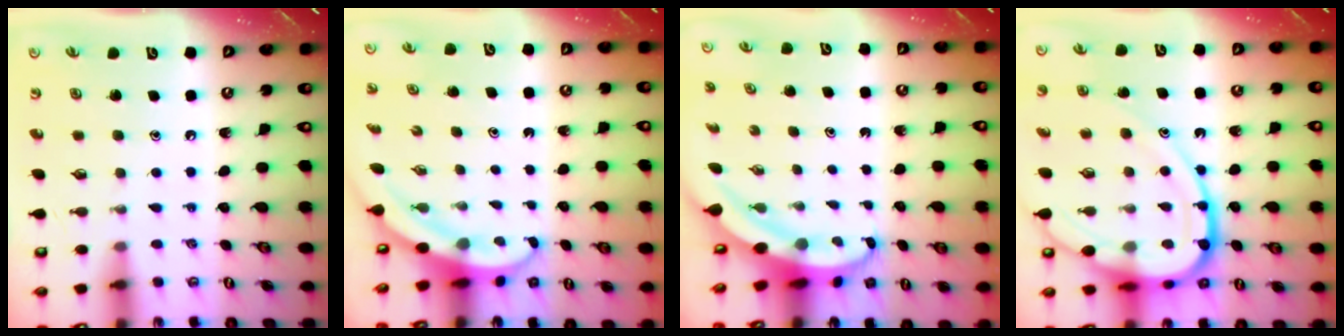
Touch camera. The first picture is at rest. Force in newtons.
{"total": 3.5, "press": 3.5, "slide": 0.3}
{"total": 4.1, "press": 4.1, "slide": 0.6}
{"total": 20.5, "press": 20.4, "slide": 2.2}